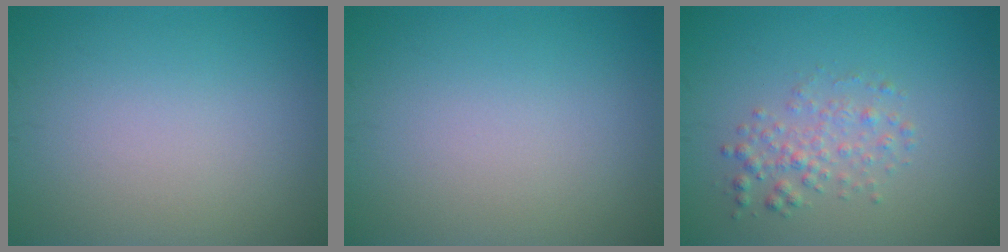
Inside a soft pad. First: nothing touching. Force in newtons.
{"total": 0.0}
{"total": 2.2, "press": 2.2, "slide": 0.0}